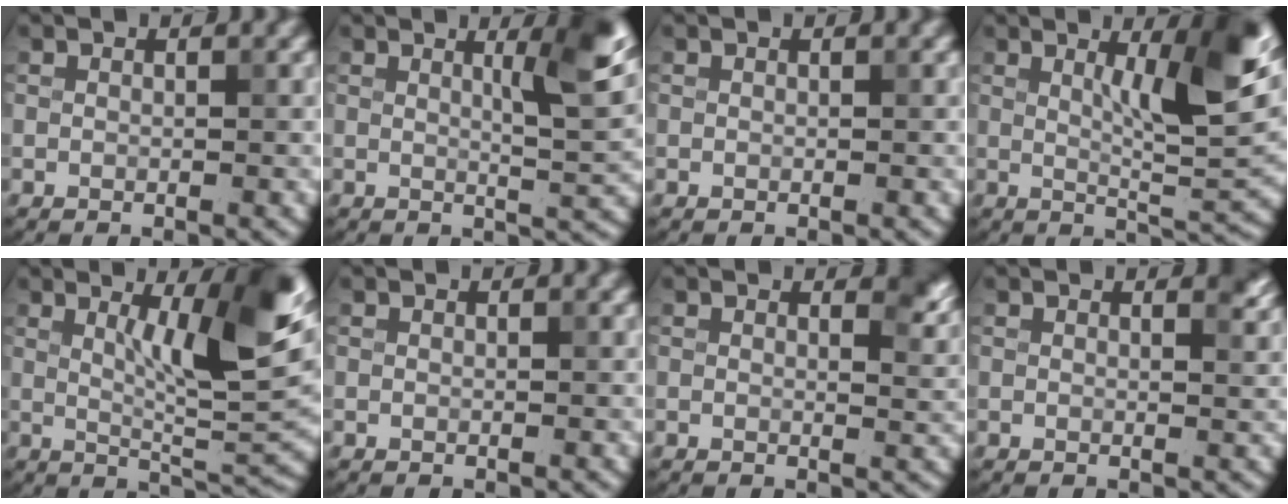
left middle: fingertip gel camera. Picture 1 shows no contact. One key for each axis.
{"total": 5.3, "fx": 2.1, "fy": 0.9, "fz": 4.8, "tx": -0.063, "ty": -0.002, "tz": 0.034}
{"total": 0.0}
{"total": 8.4, "fx": 2.8, "fy": 1.6, "fz": 7.8, "tx": -0.106, "ty": -0.005, "tz": 0.050}
{"total": 9.5, "fx": 3.2, "fy": 1.8, "fz": 8.7, "tx": -0.125, "ty": -0.005, "tz": 0.057}
{"total": 0.0}
{"total": 2.0, "fx": 1.4, "fy": 0.7, "fz": 1.3, "tx": -0.014, "ty": -0.010, "tz": 0.021}
{"total": 1.3, "fx": 1.1, "fy": 0.3, "fz": 0.7, "tx": -0.004, "ty": -0.002, "tz": 0.016}